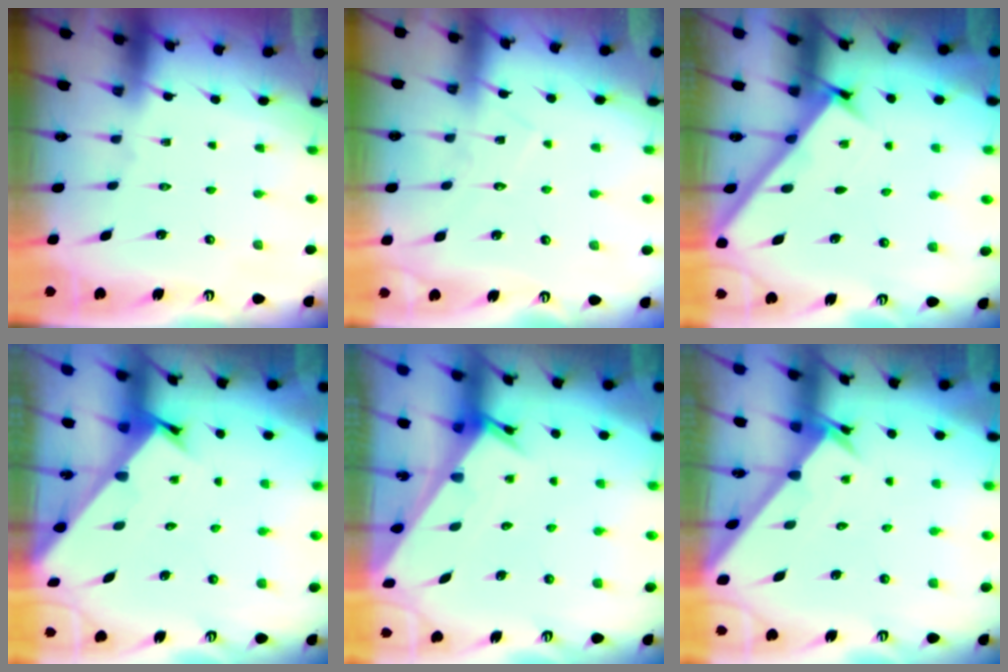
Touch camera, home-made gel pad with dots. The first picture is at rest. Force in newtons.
{"total": 6.2, "press": 6.2, "slide": 0.5}
{"total": 2.8, "press": 2.8, "slide": 0.4}
{"total": 2.3, "press": 2.3, "slide": 0.2}
{"total": 3.2, "press": 3.2, "slide": 0.2}
{"total": 2.4, "press": 2.4, "slide": 0.2}